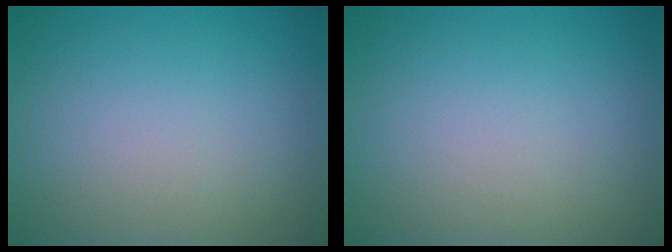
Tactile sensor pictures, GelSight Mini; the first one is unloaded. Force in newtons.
{"total": 0.0}